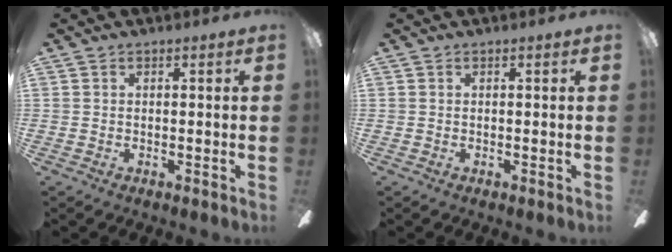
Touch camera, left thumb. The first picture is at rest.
{"total": 0.0}